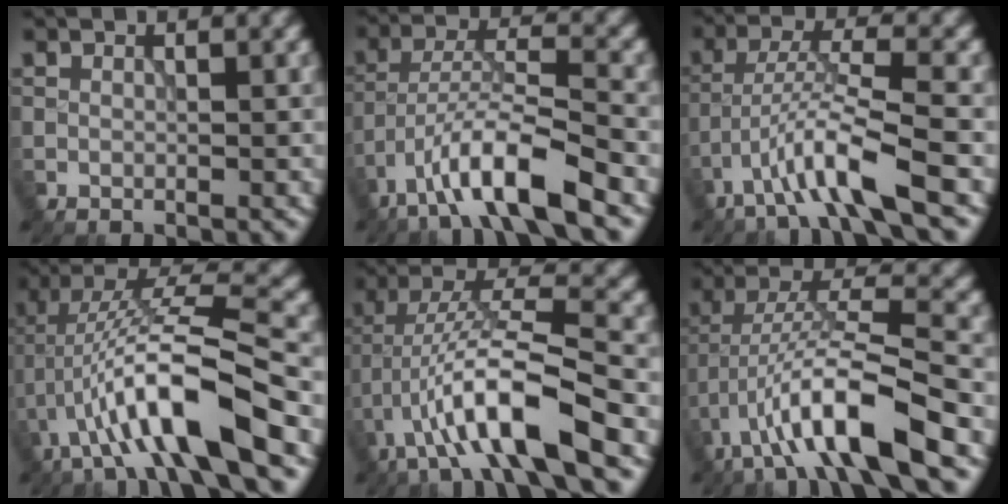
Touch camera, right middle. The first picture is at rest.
{"total": 8.3, "force": [-5.4, 1.6, 6.2], "torque": [-0.107, 0.008, -0.099]}
{"total": 6.2, "force": [-3.8, 0.5, 4.9], "torque": [-0.090, 0.006, -0.076]}
{"total": 9.8, "force": [-4.1, 1.9, 8.7], "torque": [-0.162, 0.022, -0.073]}
{"total": 9.3, "force": [-4.5, 1.7, 8.0], "torque": [-0.150, 0.016, -0.084]}
{"total": 9.7, "force": [-5.1, 2.0, 8.0], "torque": [-0.145, 0.012, -0.095]}